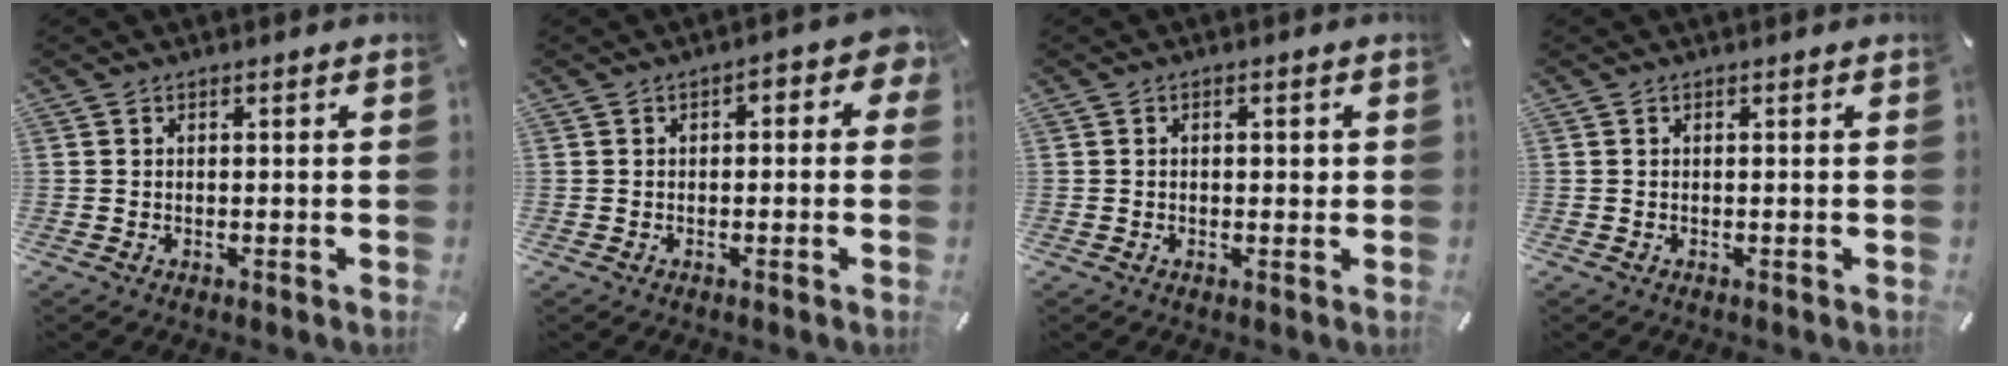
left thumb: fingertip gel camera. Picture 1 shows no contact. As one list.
[{"total": 4.2, "force": [-0.6, 2.3, 3.4], "torque": [-0.054, 0.013, -0.014]}, {"total": 1.7, "force": [-0.1, 1.0, 1.4], "torque": [-0.026, 0.005, -0.003]}, {"total": 0.0}]